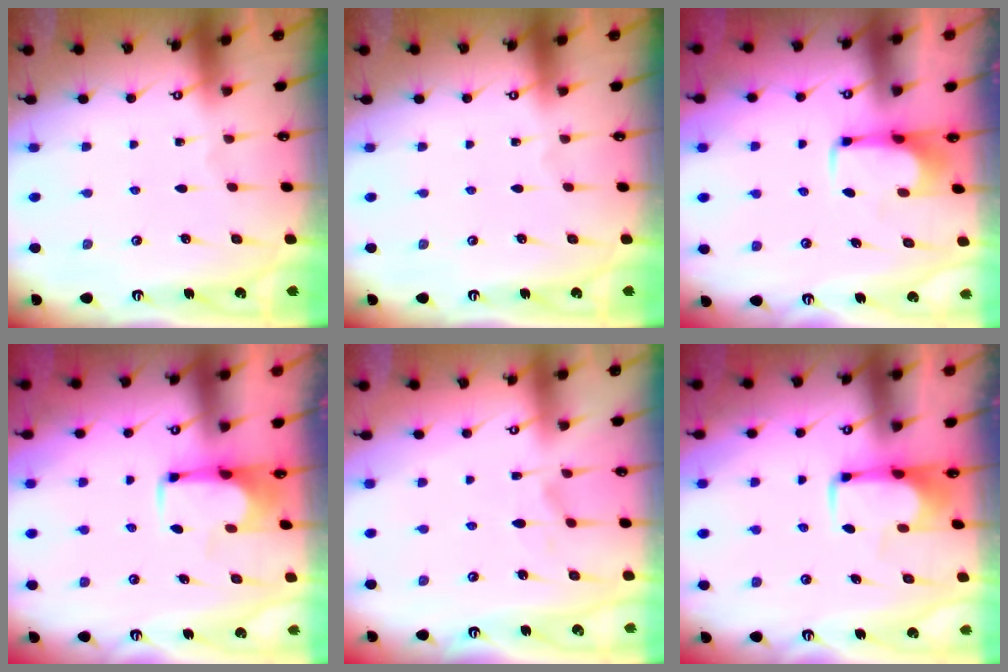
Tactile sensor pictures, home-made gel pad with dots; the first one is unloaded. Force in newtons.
{"total": 0.0}
{"total": 2.1, "press": 2.1, "slide": 0.4}
{"total": 1.4, "press": 1.3, "slide": 0.6}
{"total": 2.0, "press": 1.6, "slide": 1.2}
{"total": 2.1, "press": 2.1, "slide": 0.4}